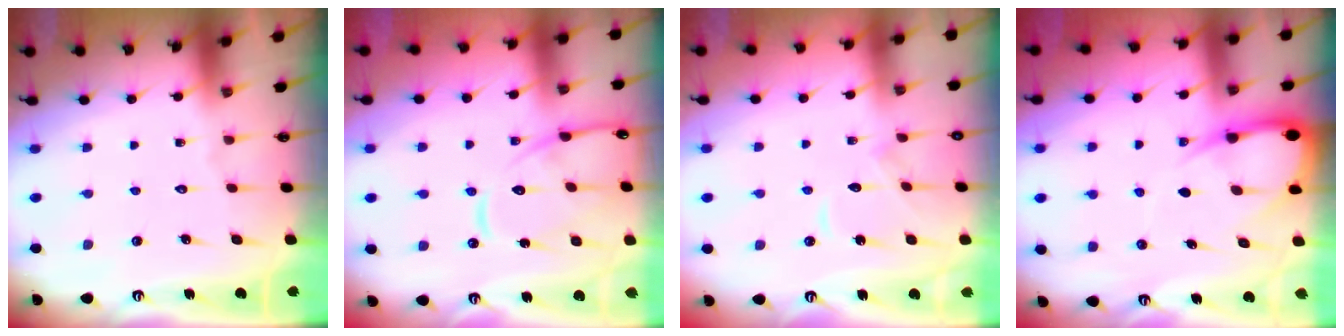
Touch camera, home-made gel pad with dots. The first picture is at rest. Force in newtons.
{"total": 14.1, "press": 14.1, "slide": 1.1}
{"total": 7.2, "press": 7.2, "slide": 0.2}
{"total": 8.9, "press": 8.8, "slide": 0.9}